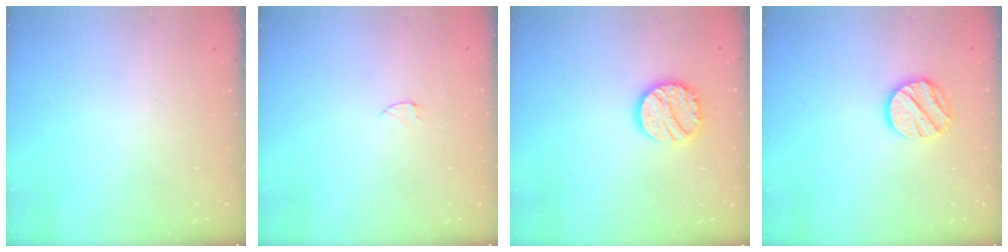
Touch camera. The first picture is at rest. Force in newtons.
{"total": 2.5, "press": 2.5, "slide": 0.2}
{"total": 13.7, "press": 13.6, "slide": 1.1}
{"total": 12.2, "press": 12.1, "slide": 1.4}